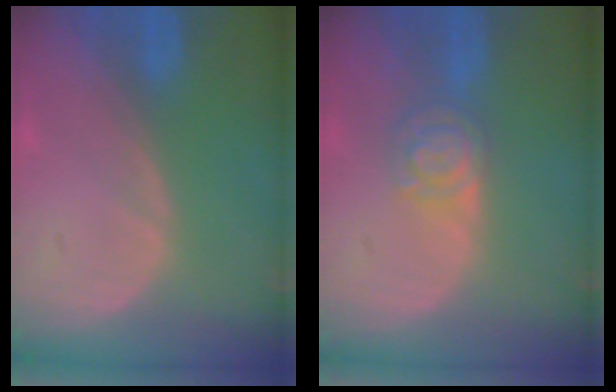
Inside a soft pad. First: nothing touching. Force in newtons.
{"total": 4.9, "press": 4.3, "slide": 2.4}